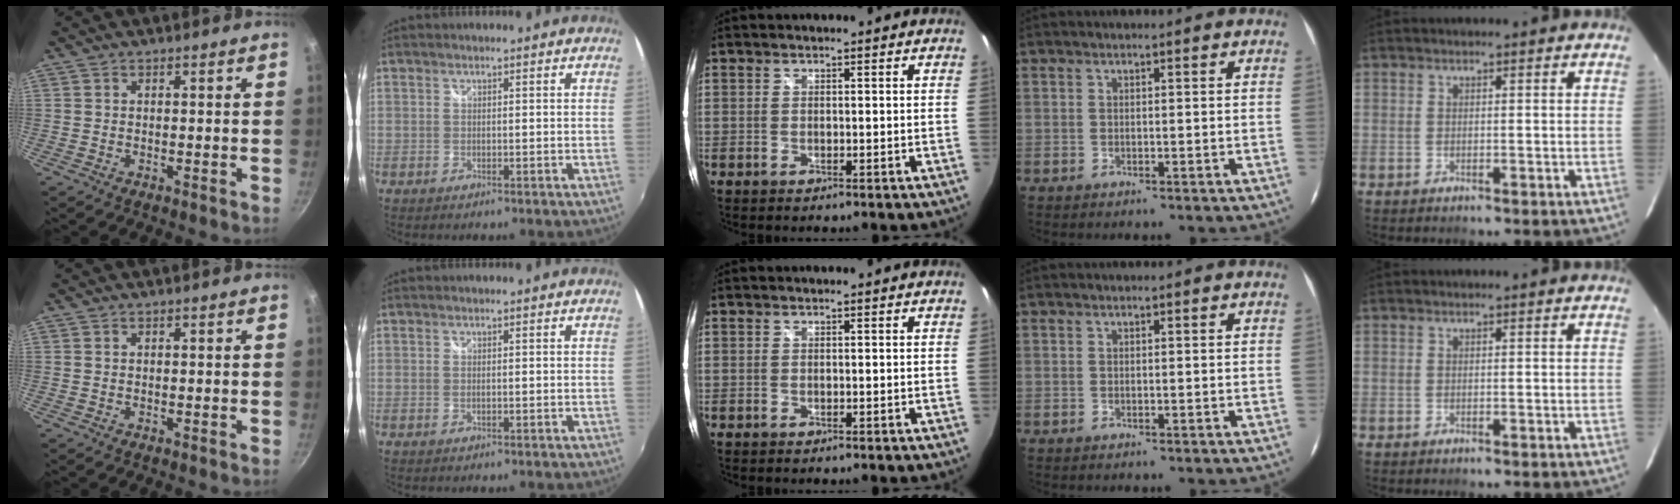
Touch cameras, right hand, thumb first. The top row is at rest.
{}